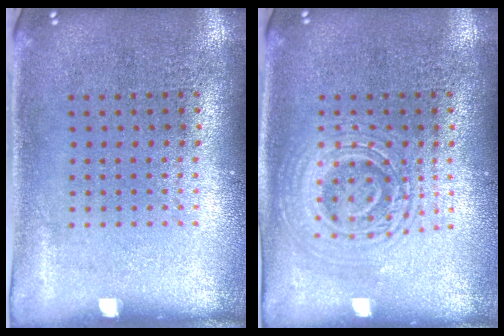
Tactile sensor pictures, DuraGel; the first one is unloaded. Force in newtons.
{"total": 2.8, "press": 2.8, "slide": 0.4}